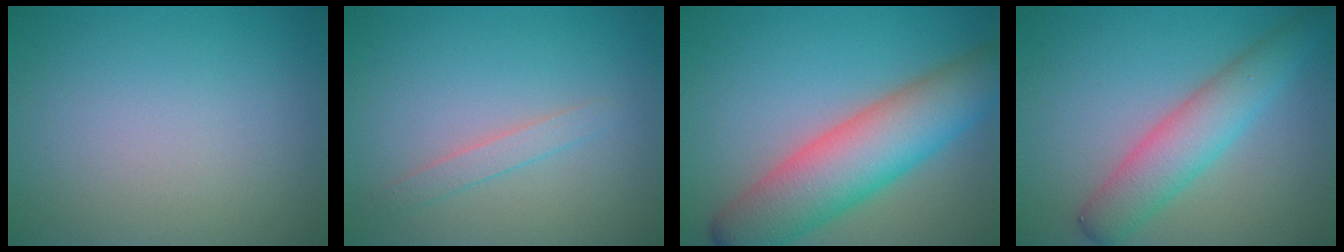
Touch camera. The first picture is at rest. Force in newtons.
{"total": 1.4, "press": 1.3, "slide": 0.1}
{"total": 9.4, "press": 9.4, "slide": 0.3}
{"total": 4.9, "press": 4.9, "slide": 0.3}